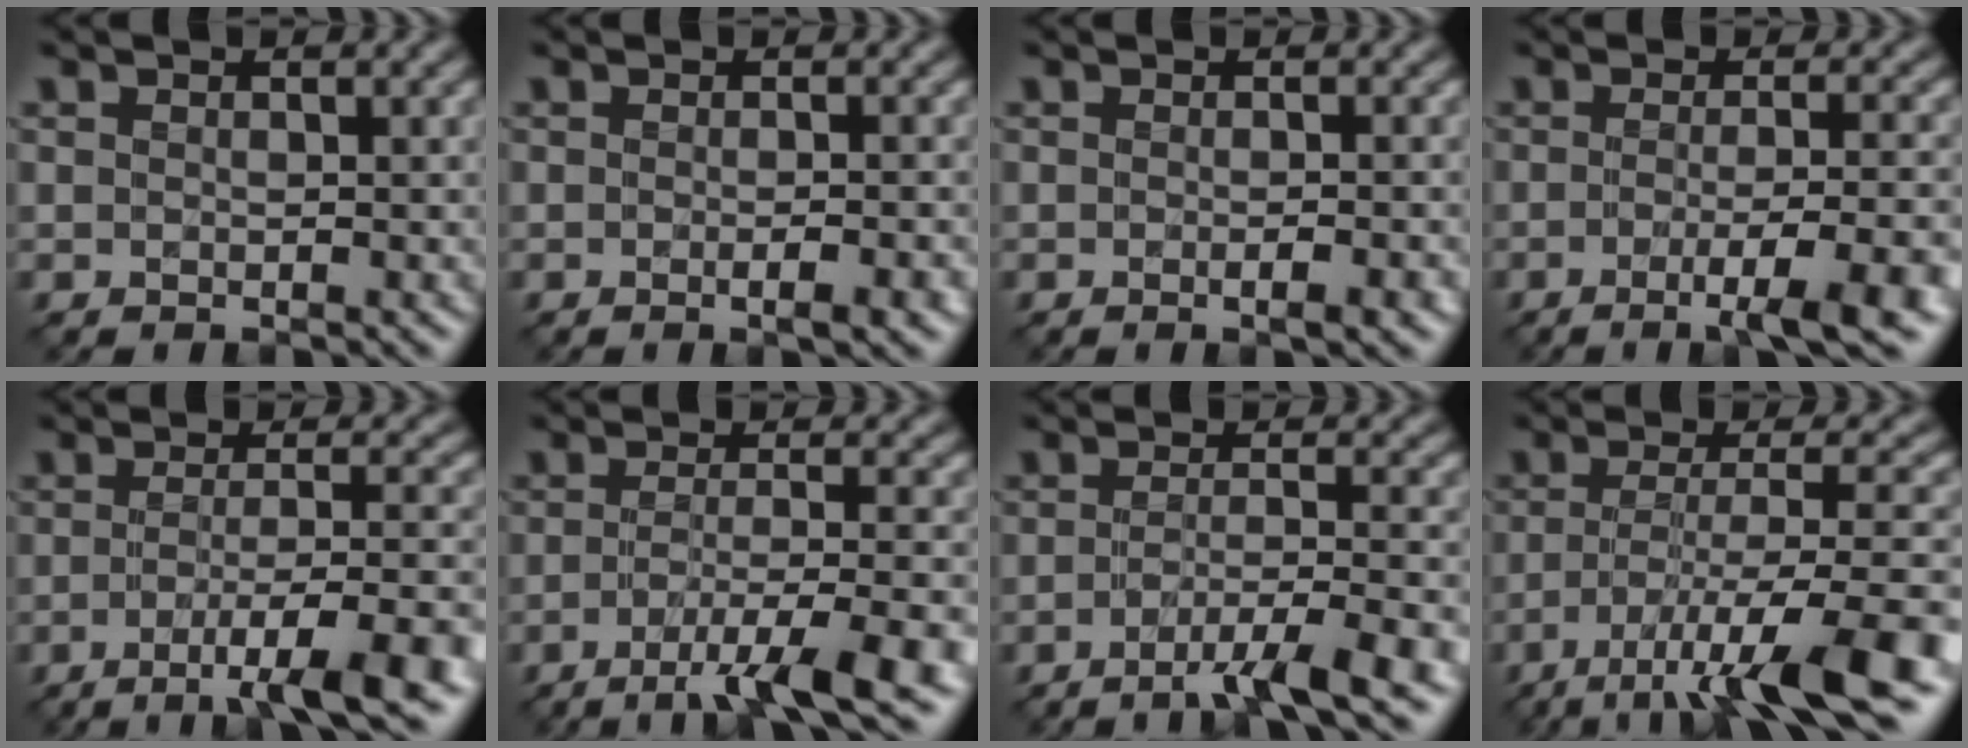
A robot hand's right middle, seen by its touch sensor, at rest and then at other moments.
{"total": 2.7, "force": [-0.9, 0.7, 2.5], "torque": [-0.029, -0.002, -0.012]}
{"total": 2.3, "force": [-0.8, 0.5, 2.1], "torque": [-0.024, -0.002, -0.011]}
{"total": 6.6, "force": [-2.6, 1.2, 5.9], "torque": [-0.084, -0.003, -0.043]}
{"total": 7.5, "force": [-3.3, 1.3, 6.6], "torque": [-0.095, -0.001, -0.057]}
{"total": 7.3, "force": [-3.7, 1.2, 6.2], "torque": [-0.090, -0.002, -0.064]}
{"total": 5.7, "force": [-3.3, 0.8, 4.6], "torque": [-0.063, 0.001, -0.061]}
{"total": 10.1, "force": [-5.3, 2.0, 8.3], "torque": [-0.131, -0.001, -0.086]}